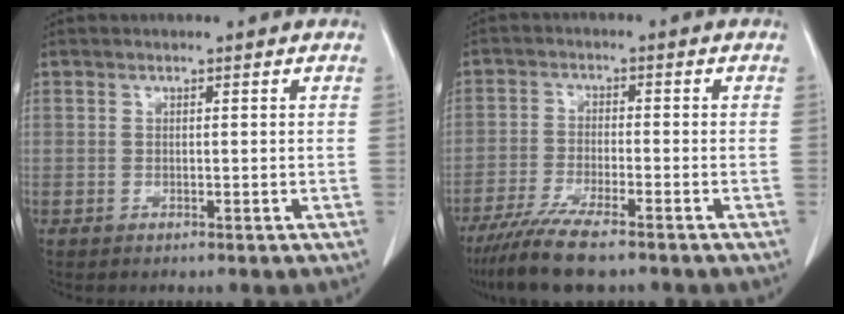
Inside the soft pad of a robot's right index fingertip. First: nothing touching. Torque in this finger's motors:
{"motor_torque": [1.08, -1.06, 0.45, 0.14]}